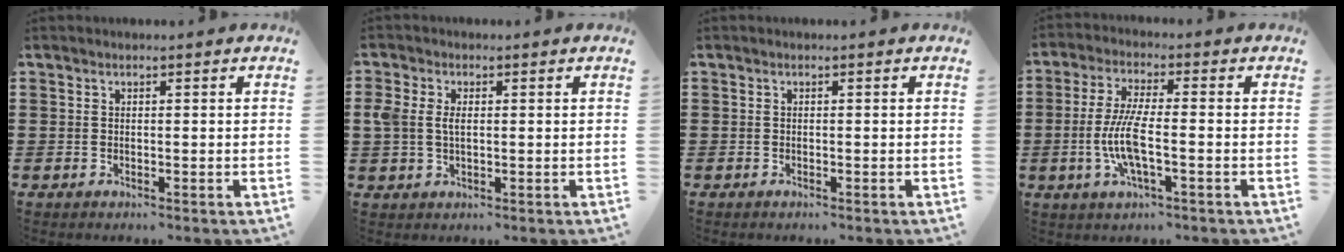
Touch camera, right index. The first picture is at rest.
{"total": 3.2, "force": [0.3, 2.1, 2.5], "torque": [-0.067, 0.004, -0.001]}
{"total": 0.0}
{"total": 7.4, "force": [-1.9, 1.7, 6.9], "torque": [-0.153, -0.014, -0.041]}